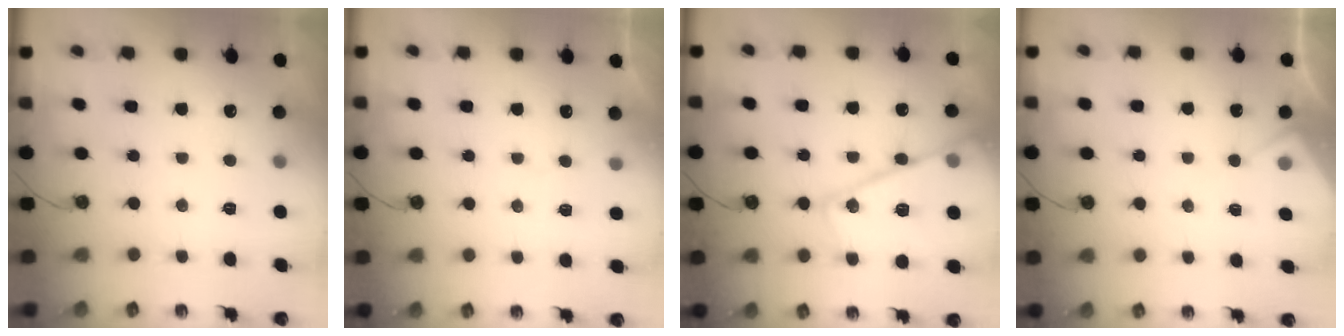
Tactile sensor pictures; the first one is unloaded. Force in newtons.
{"total": 5.0, "press": 4.9, "slide": 0.7}
{"total": 18.3, "press": 18.2, "slide": 1.2}
{"total": 5.1, "press": 5.1, "slide": 0.5}